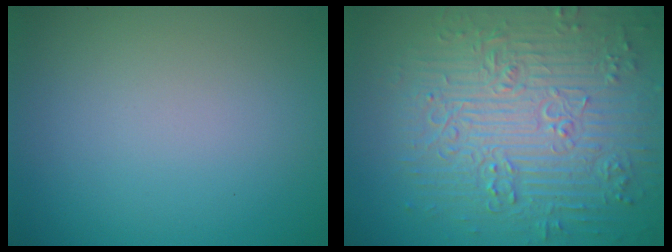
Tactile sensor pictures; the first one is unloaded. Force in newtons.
{"total": 9.5, "press": 6.9, "slide": 6.4}